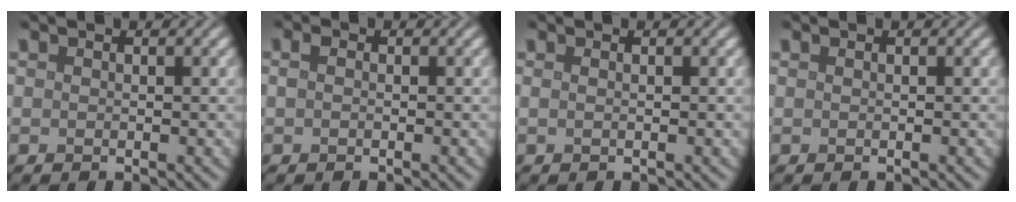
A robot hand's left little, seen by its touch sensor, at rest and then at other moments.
{"total": 0.8, "force": [0.1, 0.5, 0.6], "torque": [-0.016, 0.003, -0.001]}
{"total": 1.0, "force": [0.2, 0.4, 0.9], "torque": [-0.009, -0.004, -0.005]}
{"total": 0.0}